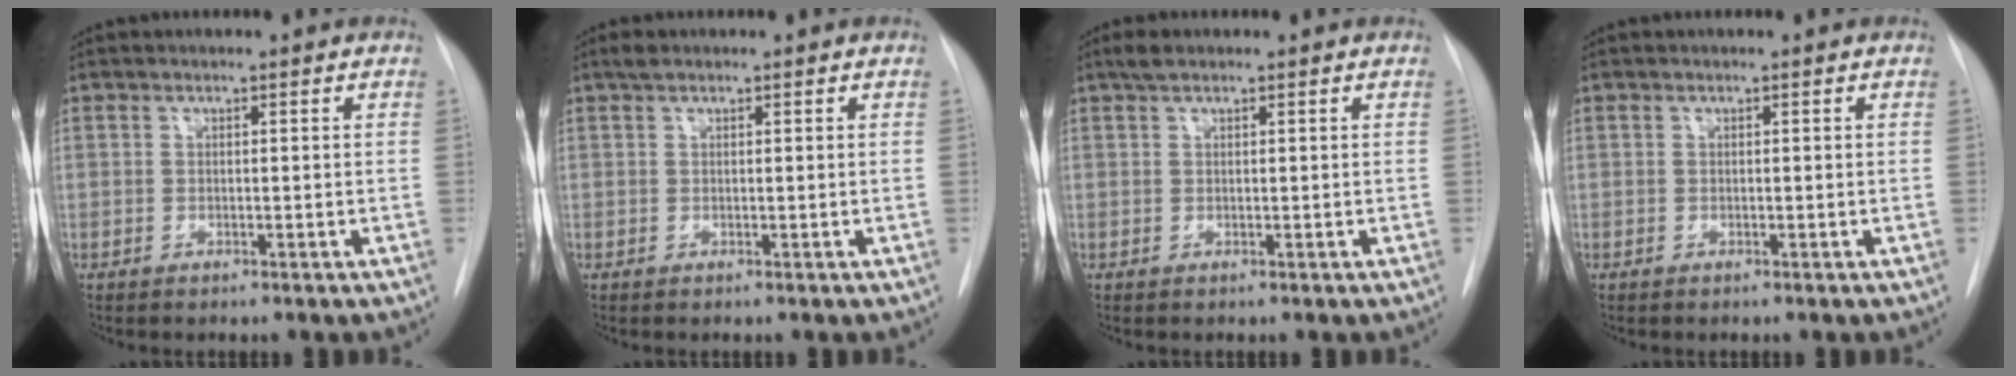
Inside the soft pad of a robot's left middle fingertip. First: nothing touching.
{"total": 1.1, "force": [0.8, 0.4, 0.6], "torque": [-0.015, 0.011, 0.015]}
{"total": 1.7, "force": [1.2, 0.6, 1.0], "torque": [-0.022, 0.011, 0.023]}
{"total": 0.0}